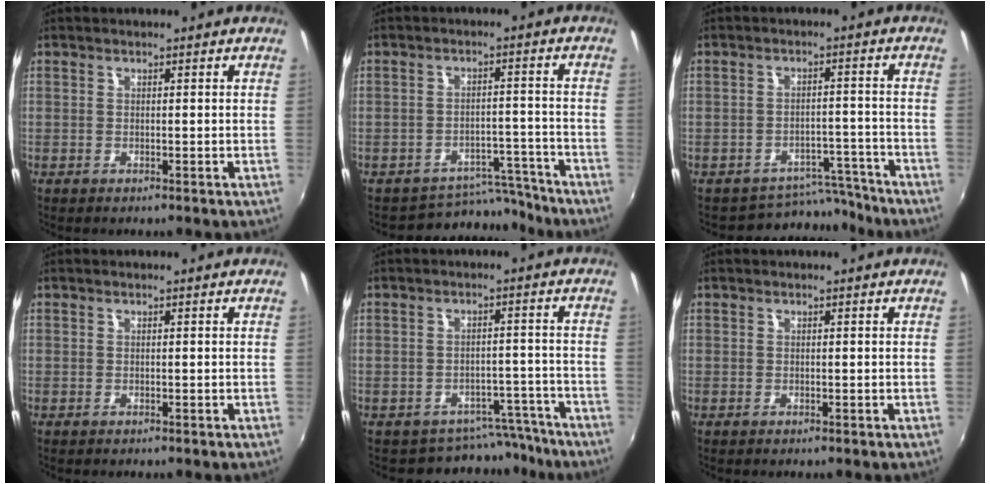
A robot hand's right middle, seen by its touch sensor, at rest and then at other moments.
{"total": 8.7, "force": [-8.2, 2.7, -0.1], "torque": [0.003, 0.026, -0.115]}
{"total": 7.8, "force": [-7.4, 2.6, -0.4], "torque": [0.010, 0.026, -0.103]}
{"total": 0.0}
{"total": 6.7, "force": [-5.9, 3.3, 0.2], "torque": [0.005, 0.024, -0.069]}
{"total": 0.0}